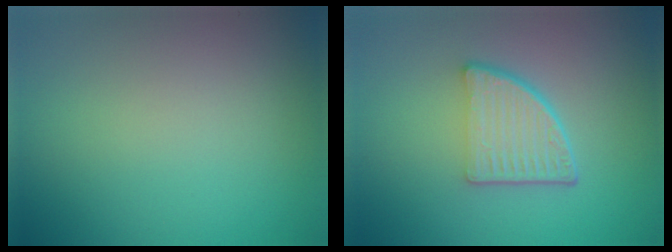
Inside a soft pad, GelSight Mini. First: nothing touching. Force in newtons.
{"total": 5.6, "press": 3.8, "slide": 4.1}